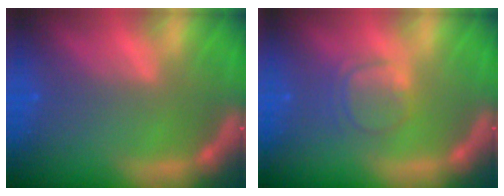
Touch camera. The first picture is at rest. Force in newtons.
{"total": 3.0}